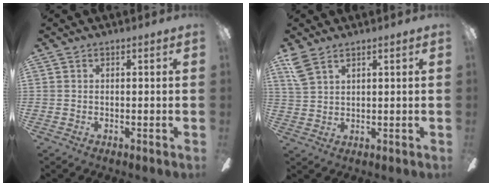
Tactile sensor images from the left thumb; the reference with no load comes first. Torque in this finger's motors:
{"motor_torque": [1.04, 0.28, 0.86, -0.47, 0.02]}